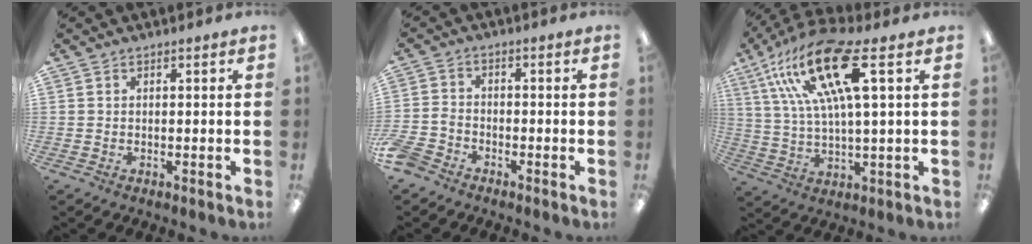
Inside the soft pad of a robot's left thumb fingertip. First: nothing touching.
{"total": 4.7, "force": [-3.9, 2.3, 1.5], "torque": [-0.040, 0.015, -0.077]}
{"total": 18.2, "force": [8.5, 4.8, 15.3], "torque": [-0.303, -0.027, 0.135]}